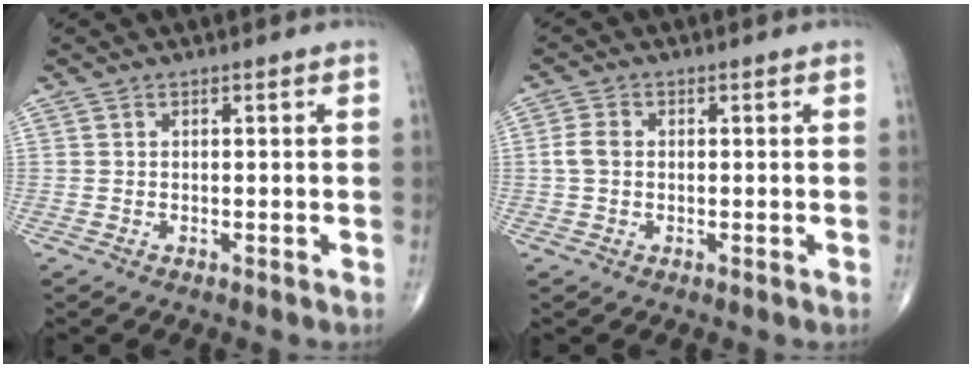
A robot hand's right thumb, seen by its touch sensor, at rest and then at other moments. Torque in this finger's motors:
{"motor_torque": [-0.11, 0.12, 0.23, -0.10, 0.04]}